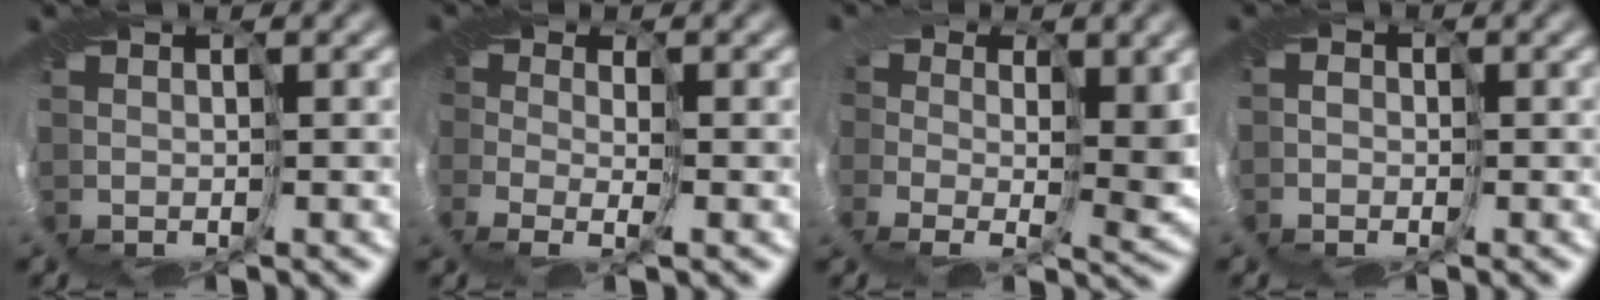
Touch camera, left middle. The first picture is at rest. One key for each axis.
{"total": 1.4, "fx": -1.1, "fy": -0.7, "fz": -0.4, "tx": 0.027, "ty": -0.021, "tz": -0.032}
{"total": 4.7, "fx": -0.2, "fy": 3.1, "fz": 3.6, "tx": -0.054, "ty": -0.034, "tz": -0.011}
{"total": 1.5, "fx": -0.9, "fy": 1.2, "fz": -0.1, "tx": 0.018, "ty": -0.003, "tz": -0.032}